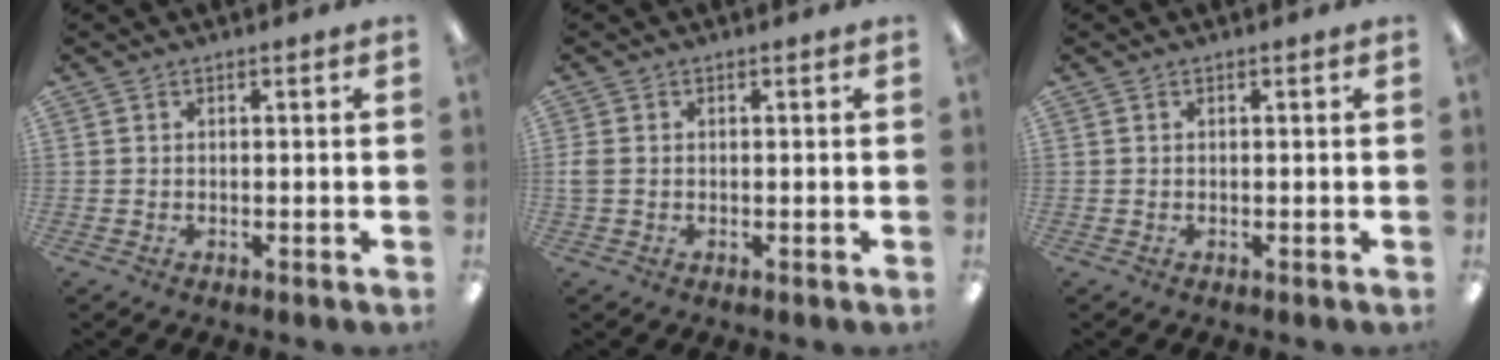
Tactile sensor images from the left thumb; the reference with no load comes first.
{"total": 1.9, "force": [0.0, 1.3, 1.3], "torque": [-0.032, 0.002, -0.003]}
{"total": 0.0}